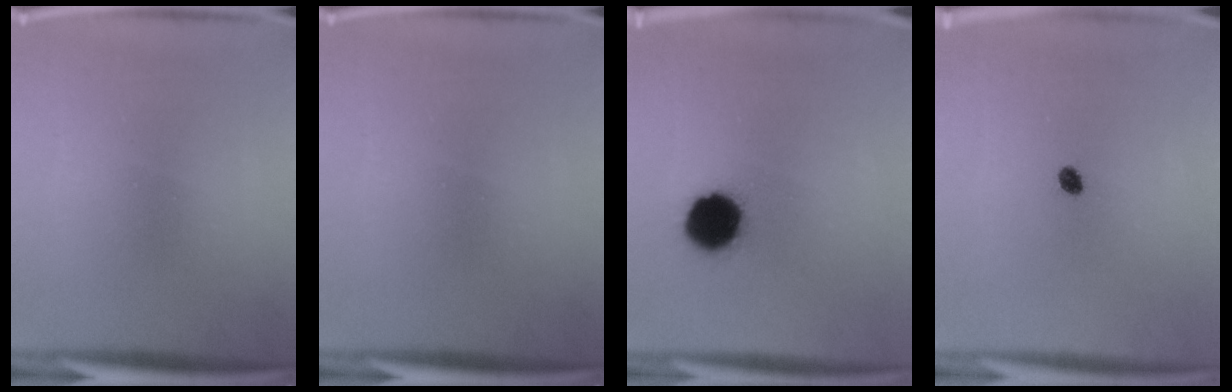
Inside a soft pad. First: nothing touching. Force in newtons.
{"total": 0.0}
{"total": 11.5}
{"total": 1.7}